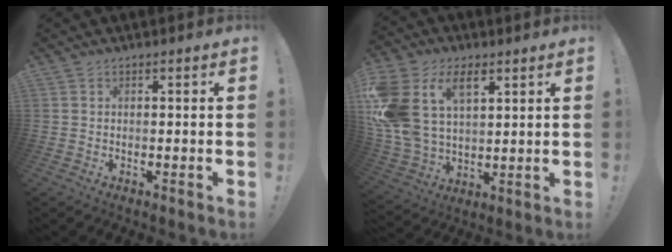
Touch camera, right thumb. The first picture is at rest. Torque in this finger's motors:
{"motor_torque": [0.60, 0.64, 1.63, 1.14, 0.40]}